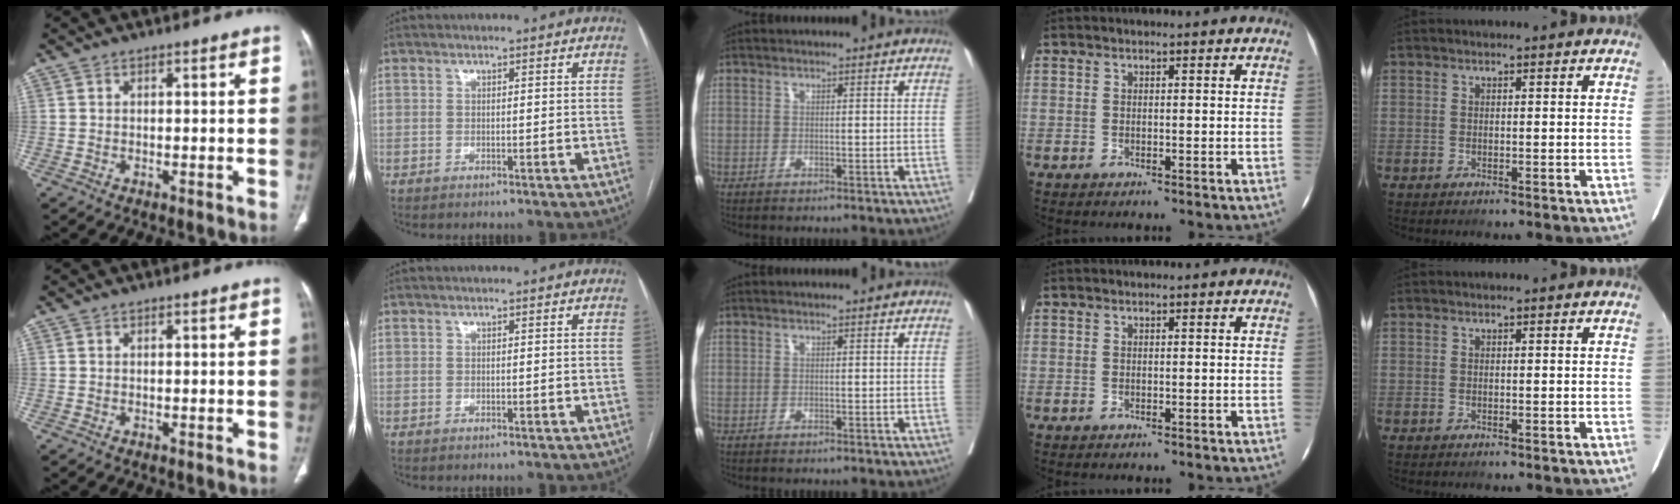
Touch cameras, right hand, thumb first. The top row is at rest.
{}